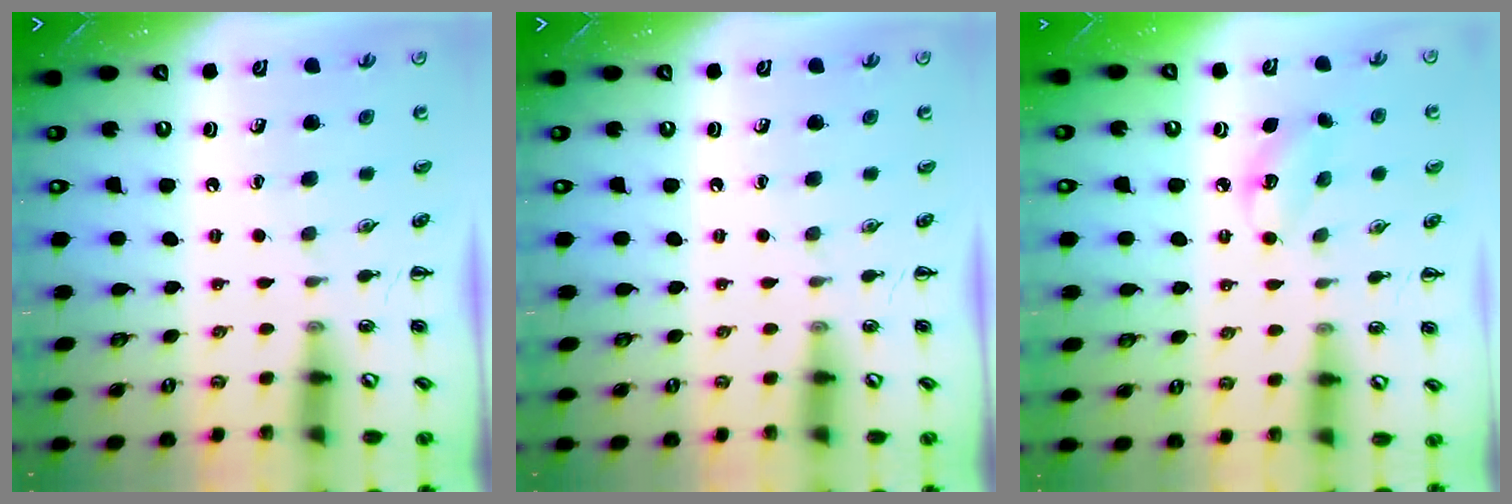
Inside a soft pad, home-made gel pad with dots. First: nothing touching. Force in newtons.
{"total": 0.0}
{"total": 4.6, "press": 4.6, "slide": 0.6}